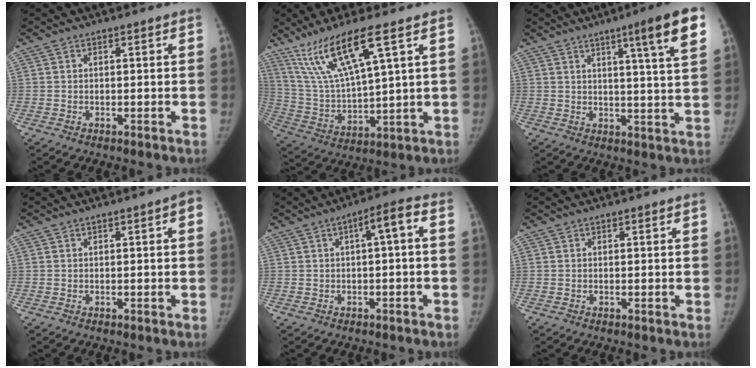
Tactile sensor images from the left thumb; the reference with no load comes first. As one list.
[{"total": 14.8, "force": [8.7, 2.3, 11.8], "torque": [-0.247, -0.035, 0.184]}, {"total": 11.2, "force": [5.8, 0.2, 9.6], "torque": [-0.130, -0.025, 0.076]}, {"total": 1.8, "force": [0.1, 0.4, 1.8], "torque": [-0.023, 0.011, -0.001]}, {"total": 4.3, "force": [-0.2, 0.9, 4.2], "torque": [-0.056, 0.033, -0.009]}, {"total": 0.0}]